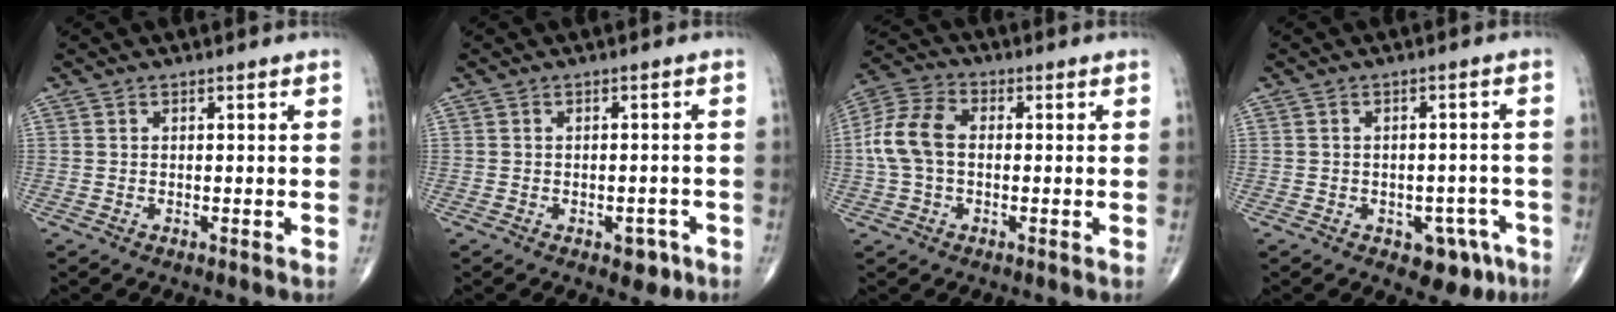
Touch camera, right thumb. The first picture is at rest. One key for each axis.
{"total": 3.2, "fx": -1.7, "fy": 1.9, "fz": 2.0, "tx": -0.009, "ty": 0.008, "tz": -0.019}
{"total": 9.5, "fx": 0.0, "fy": 6.3, "fz": 7.1, "tx": -0.152, "ty": 0.029, "tz": -0.009}
{"total": 6.9, "fx": -3.5, "fy": 4.4, "fz": 4.0, "tx": -0.022, "ty": 0.025, "tz": -0.039}